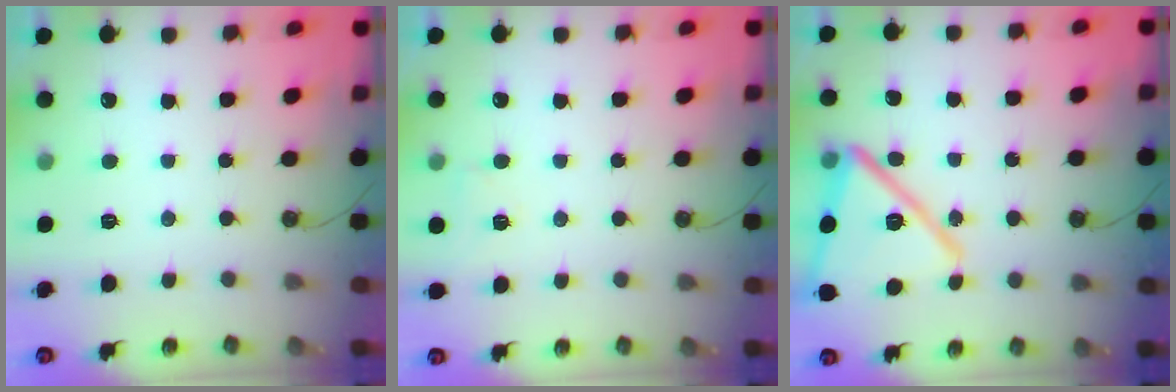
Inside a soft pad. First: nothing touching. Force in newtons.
{"total": 4.2, "press": 3.5, "slide": 2.3}
{"total": 20.2, "press": 20.1, "slide": 1.6}